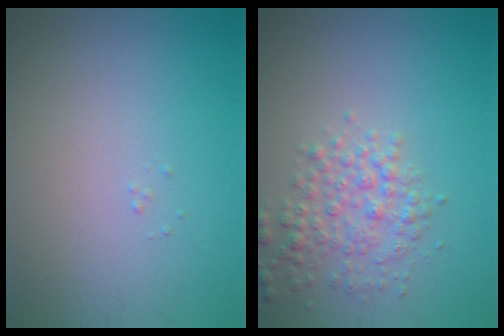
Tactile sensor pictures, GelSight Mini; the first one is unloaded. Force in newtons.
{"total": 3.1, "press": 3.1, "slide": 0.1}